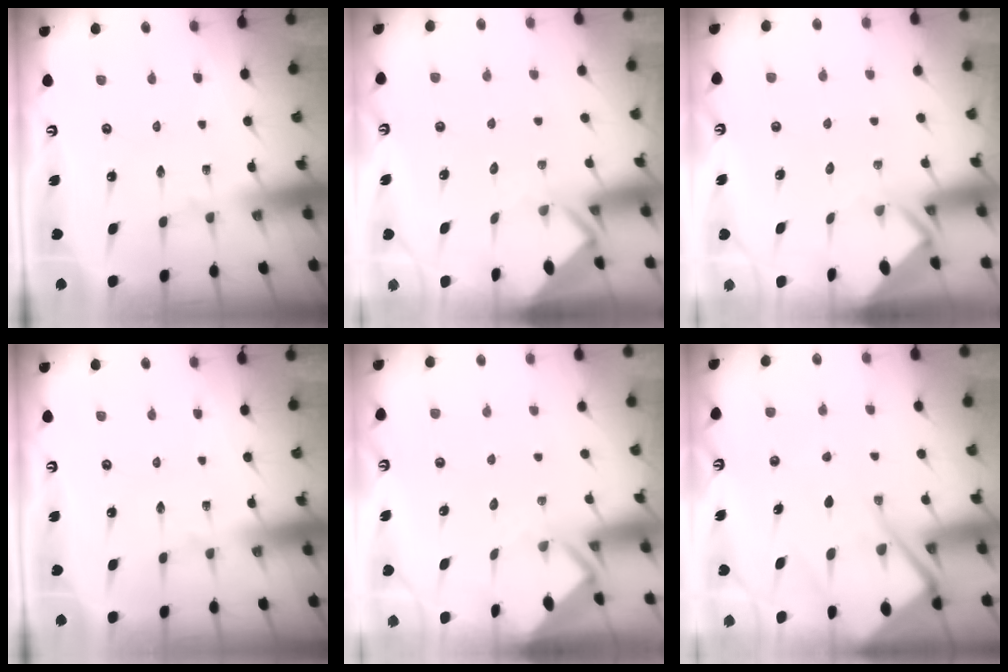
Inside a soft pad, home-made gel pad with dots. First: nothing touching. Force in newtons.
{"total": 3.7, "press": 3.7, "slide": 0.2}
{"total": 3.3, "press": 3.3, "slide": 0.1}
{"total": 0.0}
{"total": 3.0, "press": 3.0, "slide": 0.1}
{"total": 13.2, "press": 13.2, "slide": 1.3}